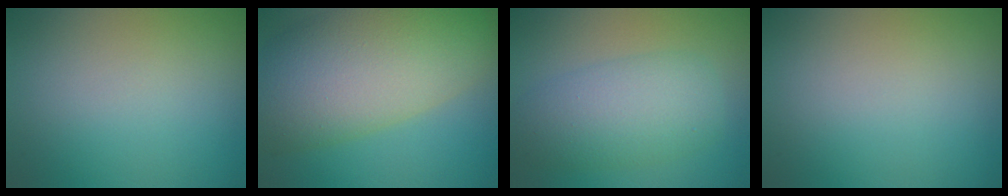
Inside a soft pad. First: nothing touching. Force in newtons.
{"total": 12.7, "press": 12.6, "slide": 0.8}
{"total": 5.7, "press": 5.7, "slide": 0.3}
{"total": 0.0}